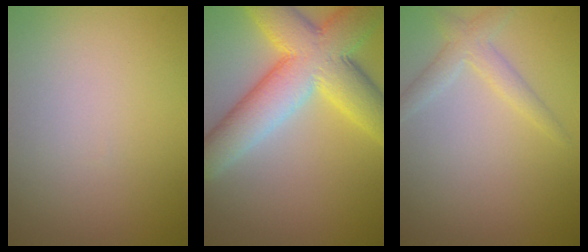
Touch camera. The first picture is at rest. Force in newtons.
{"total": 10.4, "press": 10.4, "slide": 0.1}
{"total": 2.2, "press": 2.1, "slide": 0.1}